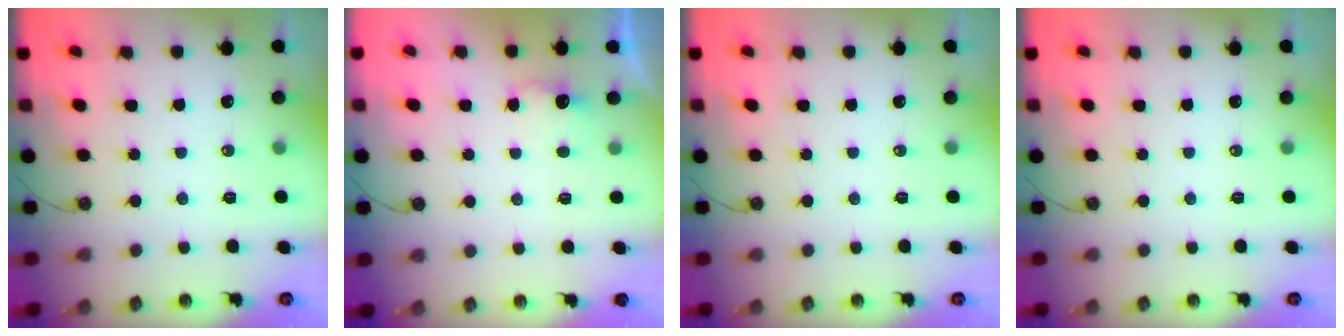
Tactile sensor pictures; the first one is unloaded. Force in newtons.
{"total": 2.6, "press": 2.6, "slide": 0.7}
{"total": 0.0}
{"total": 0.0}